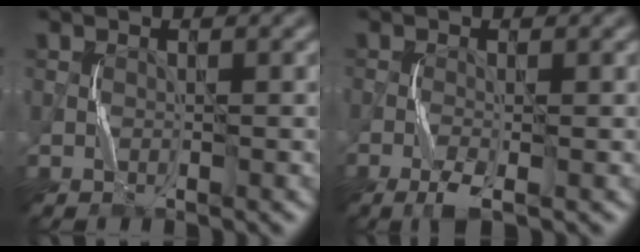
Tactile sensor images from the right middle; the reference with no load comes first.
{"total": 2.1, "force": [-1.2, 0.2, 1.7], "torque": [-0.039, 0.001, -0.025]}